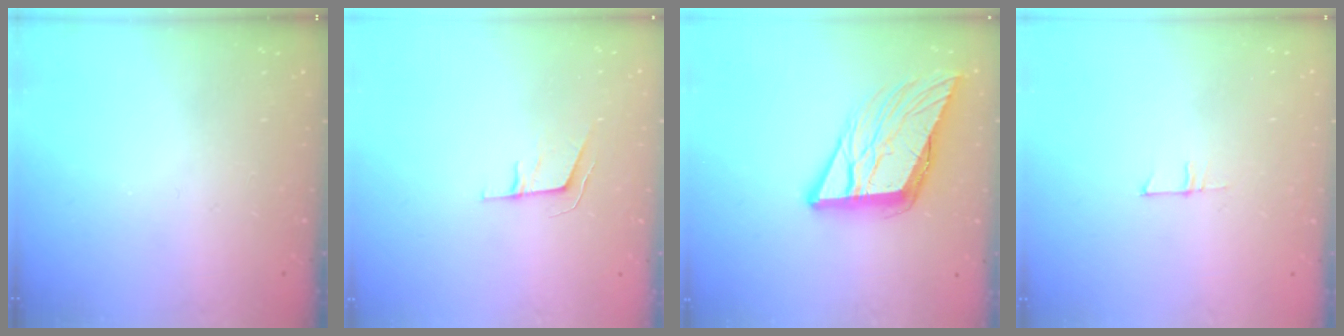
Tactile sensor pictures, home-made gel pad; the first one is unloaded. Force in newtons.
{"total": 6.1, "press": 5.5, "slide": 2.7}
{"total": 13.2, "press": 13.0, "slide": 2.6}
{"total": 4.8, "press": 4.8, "slide": 0.3}